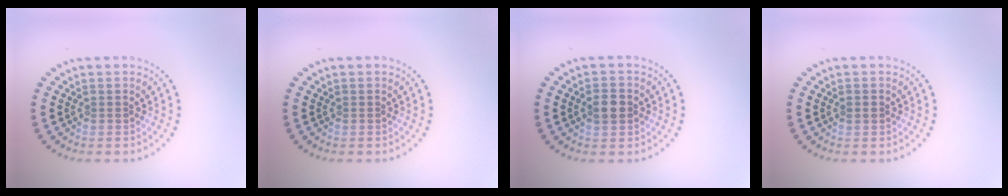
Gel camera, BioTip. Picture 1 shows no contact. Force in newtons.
{"total": 0.0}
{"total": 2.7, "press": 2.7, "slide": 0.1}
{"total": 0.8, "press": 0.8, "slide": 0.1}